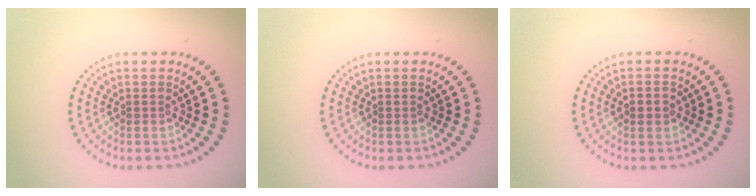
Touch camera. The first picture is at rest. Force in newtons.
{"total": 0.0}
{"total": 1.9, "press": 1.9, "slide": 0.1}